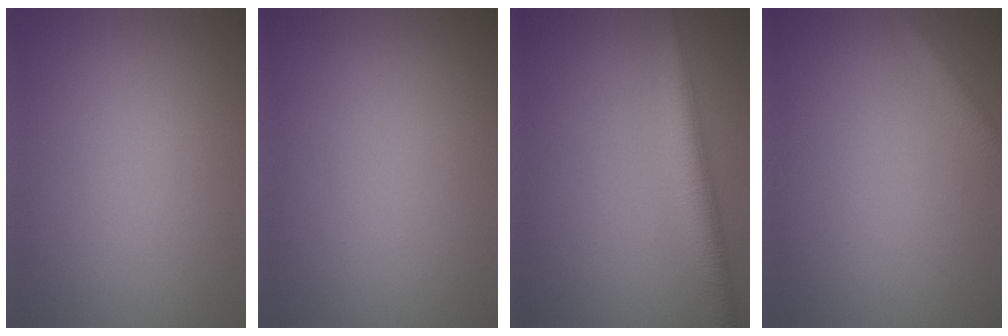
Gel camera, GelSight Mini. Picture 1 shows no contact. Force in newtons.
{"total": 0.0}
{"total": 4.4, "press": 4.4, "slide": 0.1}
{"total": 2.3, "press": 2.3, "slide": 0.1}